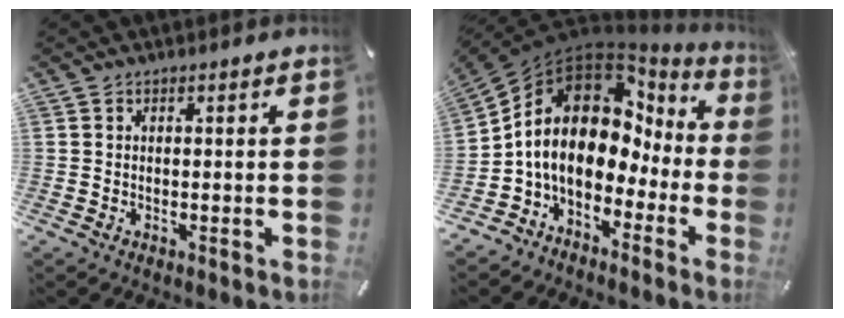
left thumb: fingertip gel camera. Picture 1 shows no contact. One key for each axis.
{"total": 13.3, "fx": 0.9, "fy": 10.2, "fz": 8.4, "tx": -0.166, "ty": -0.019, "tz": 0.013}